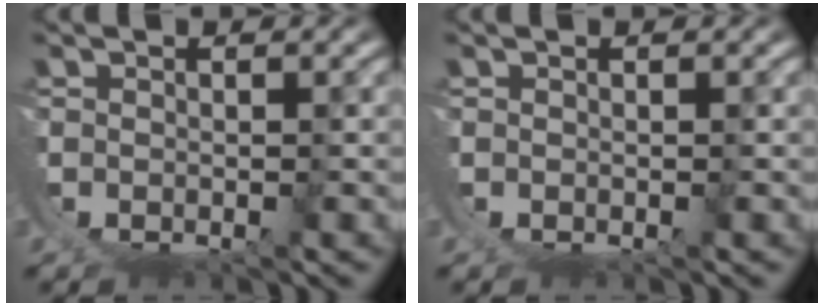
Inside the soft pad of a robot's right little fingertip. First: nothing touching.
{"total": 0.0}